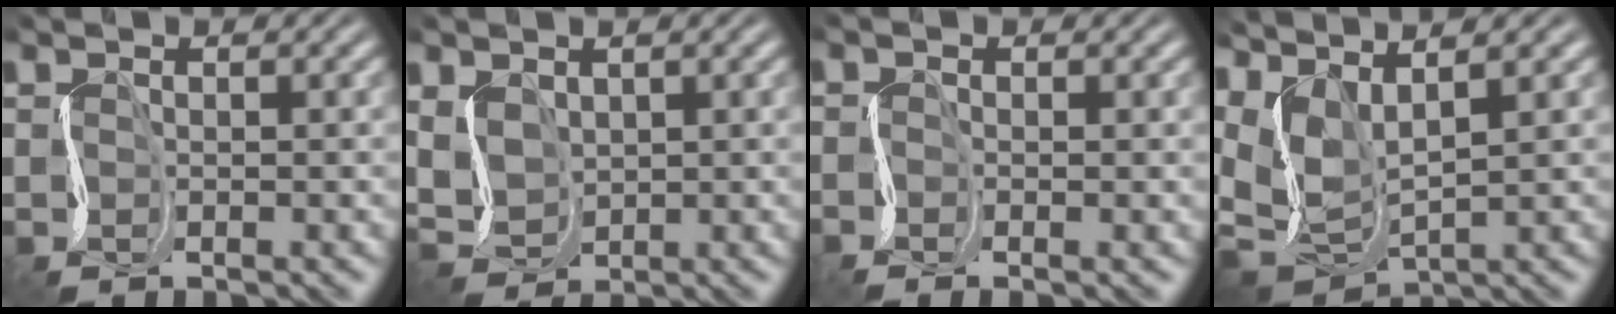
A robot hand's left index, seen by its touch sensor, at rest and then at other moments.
{"total": 2.6, "force": [0.7, 1.8, 1.8], "torque": [-0.046, 0.000, 0.009]}
{"total": 0.7, "force": [-0.5, -0.1, 0.5], "torque": [0.001, 0.008, -0.014]}
{"total": 5.8, "force": [2.4, 2.2, 4.9], "torque": [-0.113, 0.001, 0.052]}